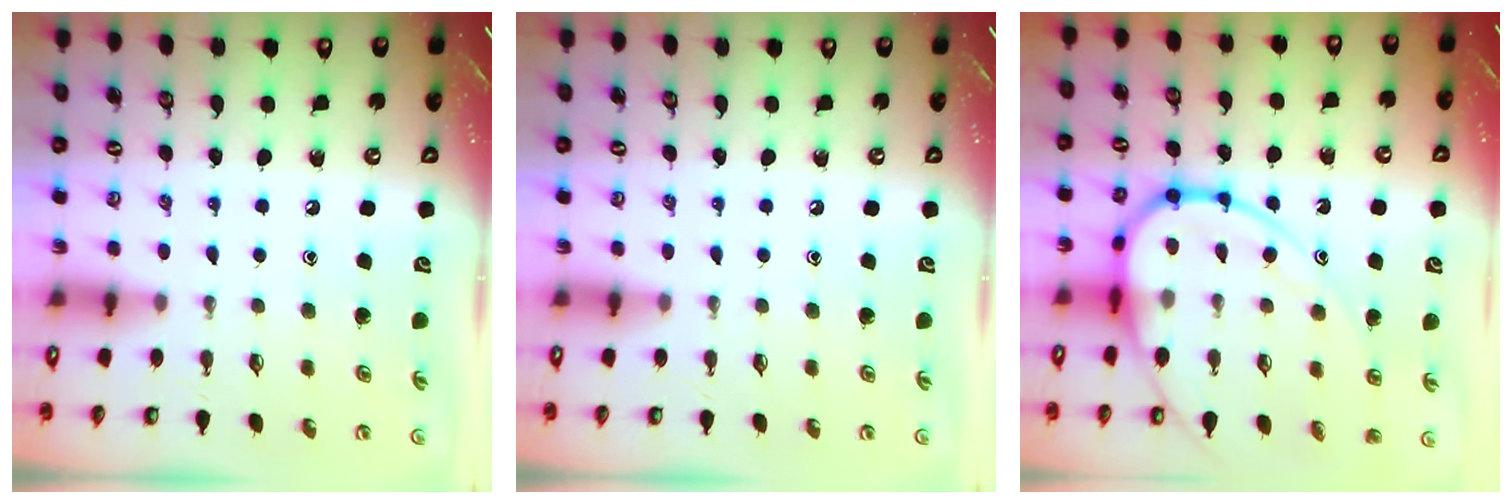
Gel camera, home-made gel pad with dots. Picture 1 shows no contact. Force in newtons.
{"total": 0.0}
{"total": 17.3, "press": 17.2, "slide": 1.7}